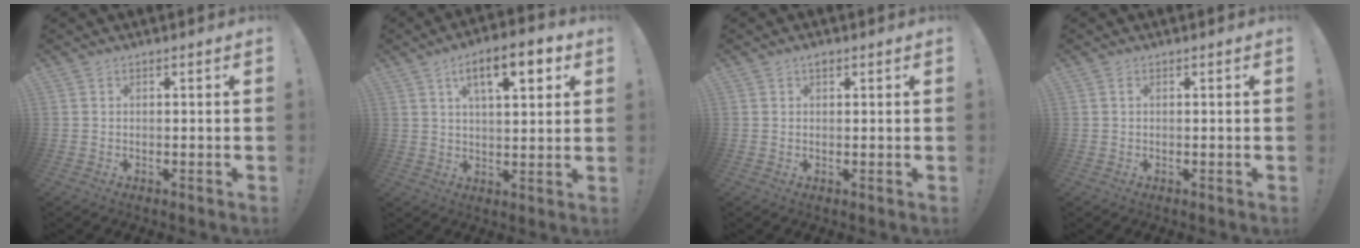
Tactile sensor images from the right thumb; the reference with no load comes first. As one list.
[{"total": 12.0, "force": [5.1, 4.3, 9.9], "torque": [-0.145, -0.009, 0.081]}, {"total": 1.4, "force": [1.1, 0.5, 0.6], "torque": [-0.005, -0.001, 0.019]}, {"total": 0.5, "force": [0.1, 0.2, 0.5], "torque": [-0.014, 0.004, 0.002]}]